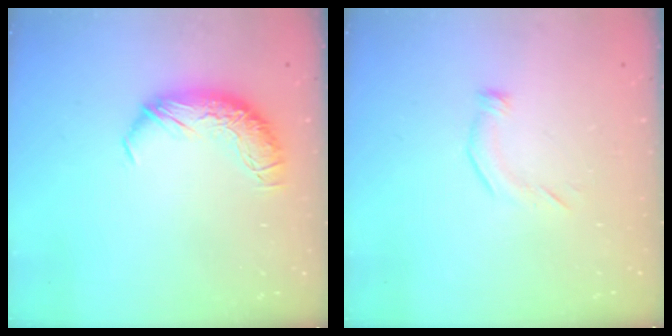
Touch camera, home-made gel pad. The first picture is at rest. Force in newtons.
{"total": 4.7, "press": 4.7, "slide": 0.5}